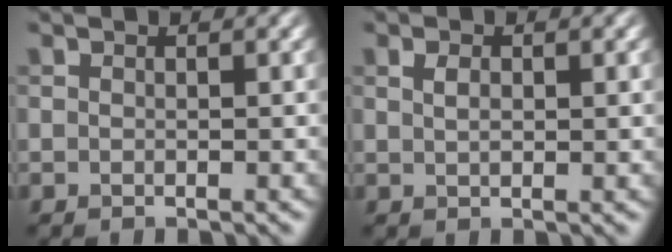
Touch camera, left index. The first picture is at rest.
{"total": 1.9, "force": [0.6, 0.9, 1.5], "torque": [-0.026, -0.001, 0.012]}